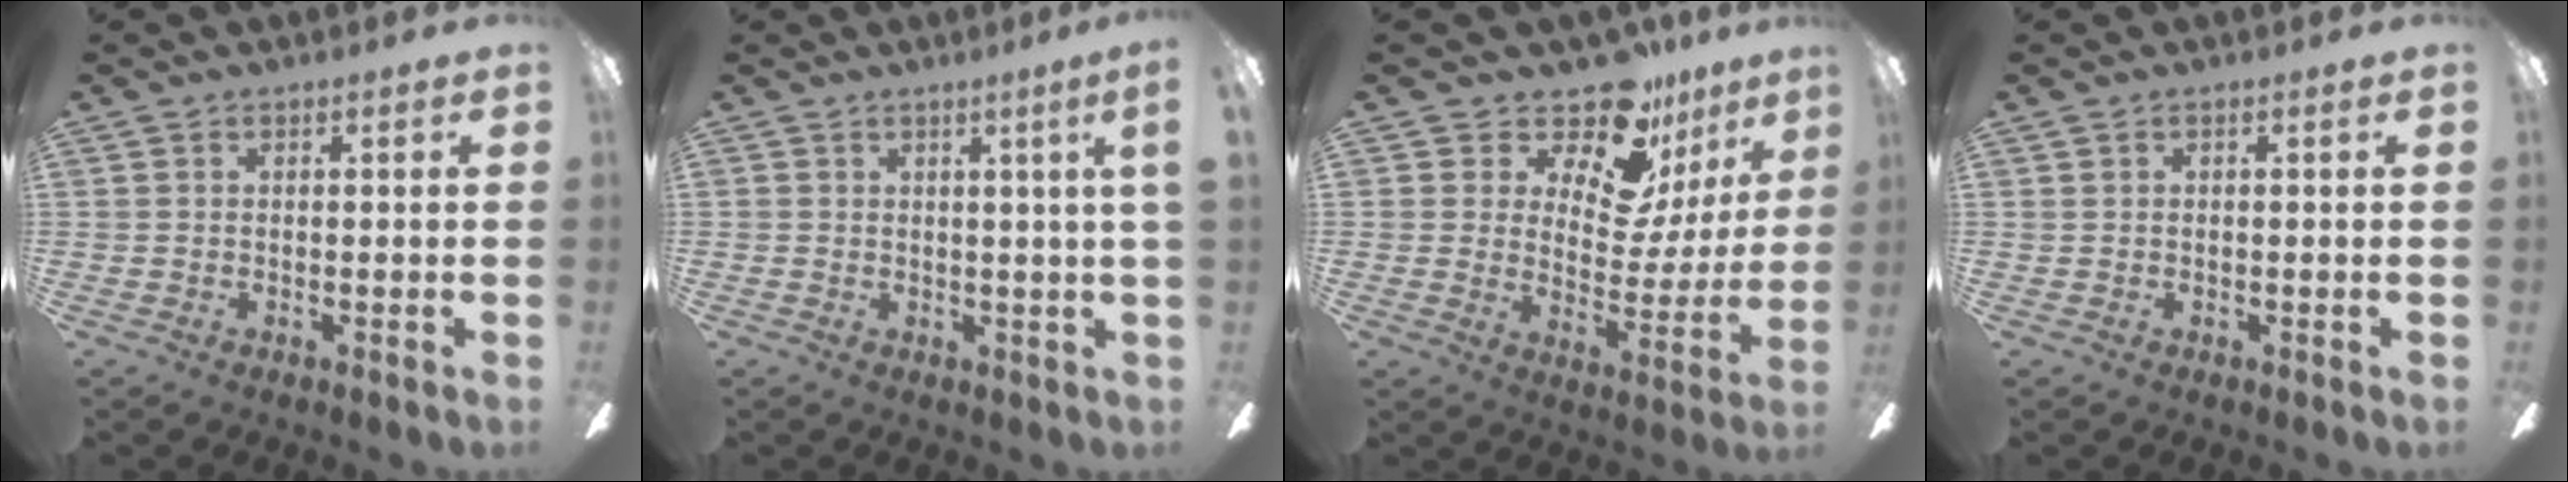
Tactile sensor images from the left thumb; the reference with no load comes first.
{"total": 3.0, "force": [1.2, -0.6, 2.7], "torque": [-0.041, -0.010, 0.016]}
{"total": 15.9, "force": [12.6, 6.7, 7.0], "torque": [-0.109, -0.095, 0.216]}
{"total": 0.0}